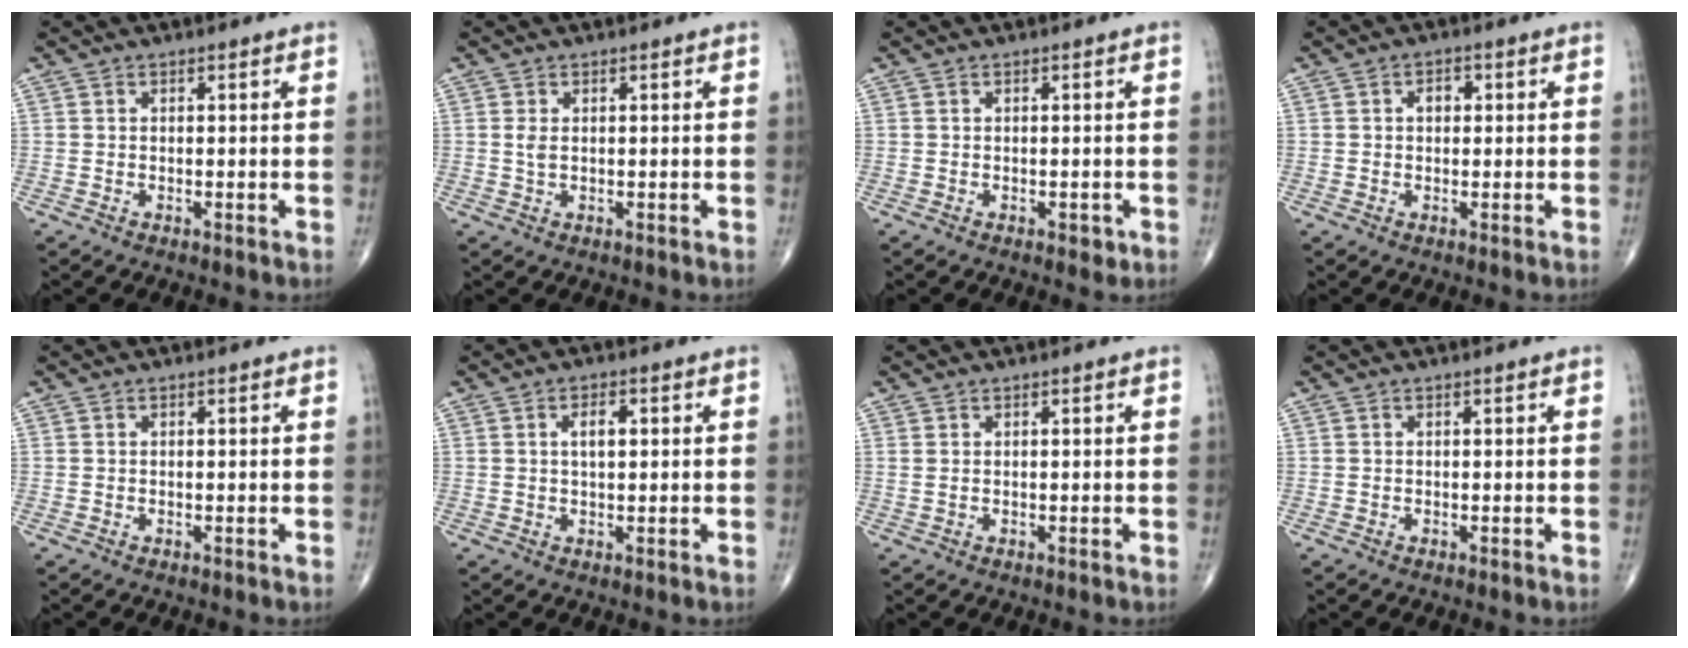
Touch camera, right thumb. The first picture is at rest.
{"total": 1.4, "force": [0.3, 0.7, 1.2], "torque": [-0.025, 0.003, 0.009]}
{"total": 1.3, "force": [-0.5, 0.8, 0.9], "torque": [-0.005, 0.000, -0.006]}
{"total": 2.3, "force": [0.4, 1.7, 1.5], "torque": [-0.014, 0.006, 0.002]}
{"total": 0.0}
{"total": 3.1, "force": [0.7, 1.4, 2.6], "torque": [-0.041, -0.001, 0.011]}
{"total": 0.6, "force": [0.3, 0.2, 0.5], "torque": [-0.015, 0.009, 0.008]}
{"total": 0.0}